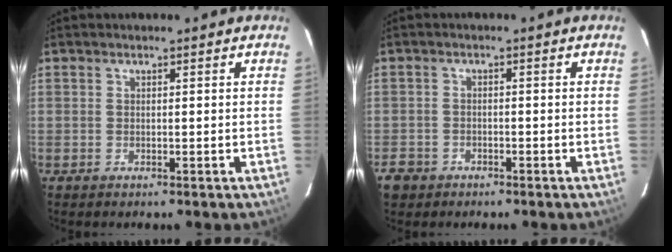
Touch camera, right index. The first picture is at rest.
{"total": 4.0, "force": [-2.3, 3.2, 0.7], "torque": [-0.034, 0.008, -0.037]}